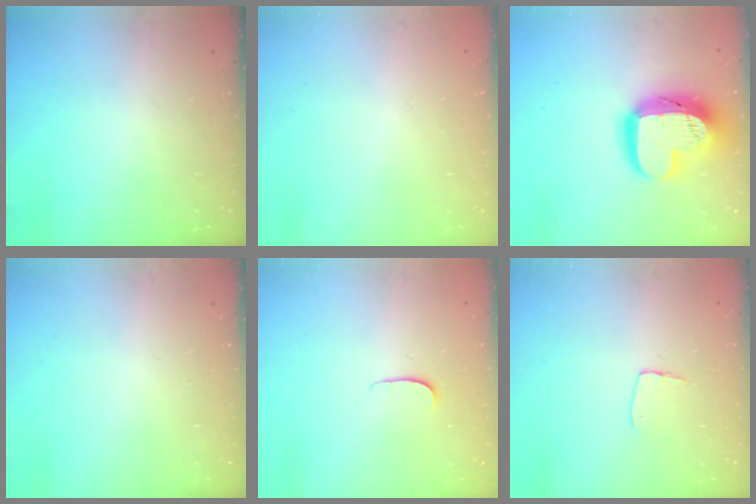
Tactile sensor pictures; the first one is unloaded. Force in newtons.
{"total": 0.5, "press": 0.5, "slide": 0.1}
{"total": 19.0, "press": 19.0, "slide": 1.6}
{"total": 0.0}
{"total": 4.2, "press": 4.2, "slide": 0.4}
{"total": 6.0, "press": 6.0, "slide": 0.4}